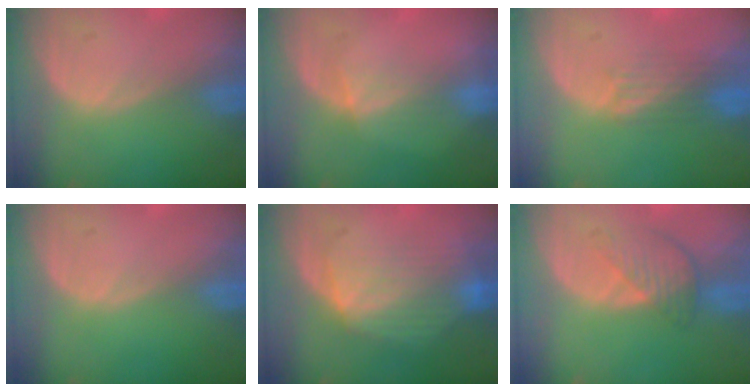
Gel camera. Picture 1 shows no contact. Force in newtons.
{"total": 2.7, "press": 2.4, "slide": 1.2}
{"total": 3.8, "press": 3.1, "slide": 2.2}
{"total": 0.0}
{"total": 7.6, "press": 7.4, "slide": 1.9}
{"total": 4.5, "press": 4.1, "slide": 2.0}